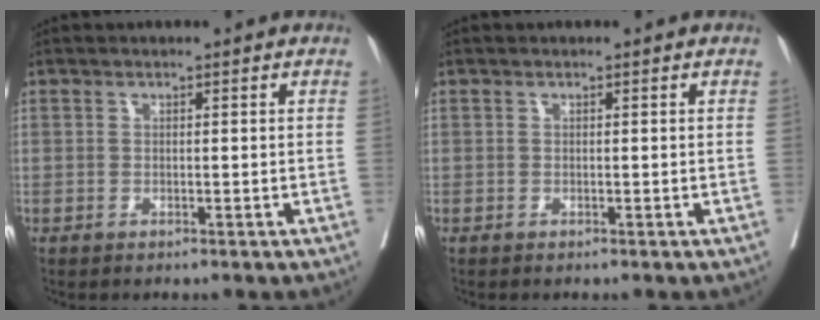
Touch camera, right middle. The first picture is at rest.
{"total": 0.0}